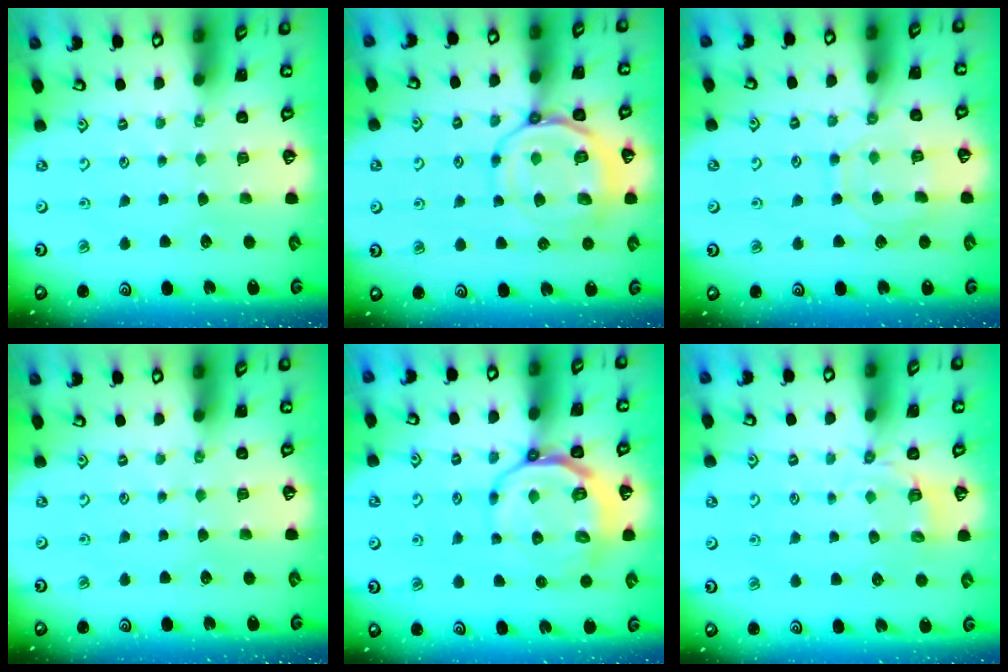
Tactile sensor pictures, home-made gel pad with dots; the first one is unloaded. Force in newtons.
{"total": 13.0, "press": 12.9, "slide": 1.3}
{"total": 9.7, "press": 9.7, "slide": 0.7}
{"total": 0.0}
{"total": 10.7, "press": 10.3, "slide": 2.9}
{"total": 2.9, "press": 2.0, "slide": 2.1}